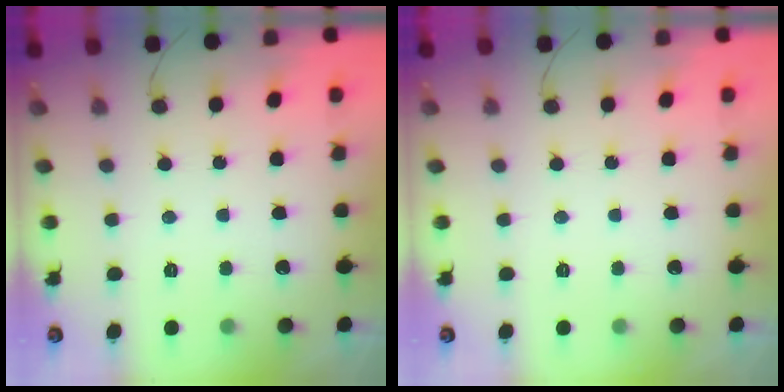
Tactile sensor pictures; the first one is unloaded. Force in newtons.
{"total": 0.0}